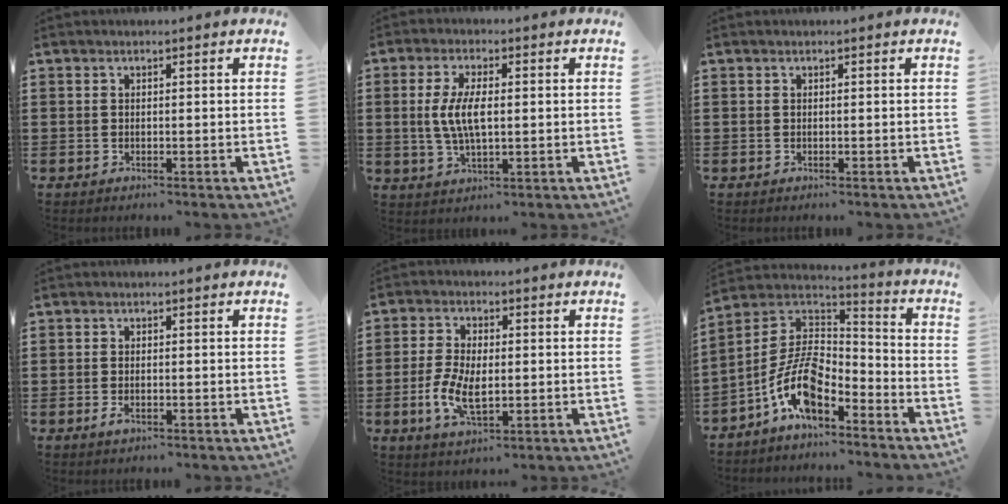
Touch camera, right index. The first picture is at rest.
{"total": 6.4, "force": [0.3, 2.5, 5.8], "torque": [-0.134, 0.000, -0.004]}
{"total": 0.0}
{"total": 1.4, "force": [-0.5, 0.4, 1.2], "torque": [-0.031, -0.008, -0.011]}
{"total": 6.3, "force": [-1.0, 3.1, 5.4], "torque": [-0.123, -0.003, -0.023]}
{"total": 10.6, "force": [-6.0, 4.5, 7.5], "torque": [-0.181, -0.006, -0.125]}